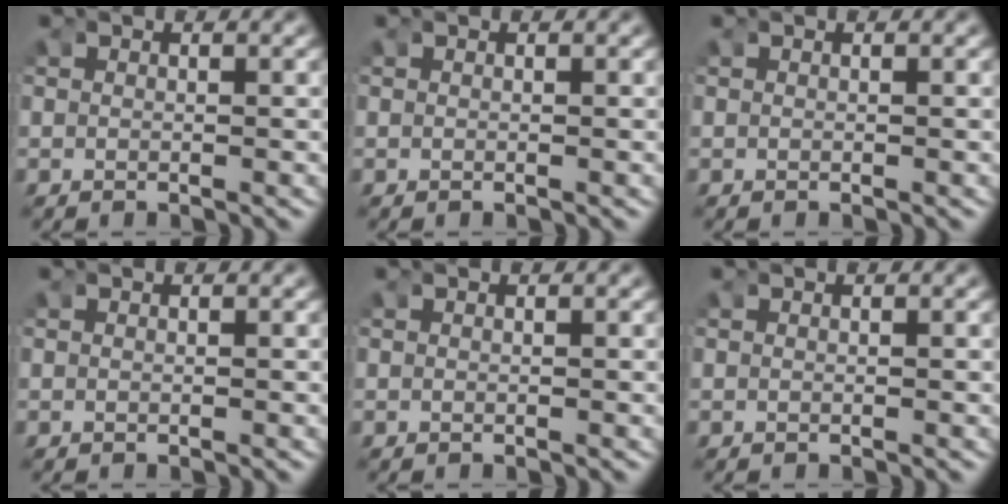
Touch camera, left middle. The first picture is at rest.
{"total": 0.0}
{"total": 0.0}
{"total": 0.0}
{"total": 0.0}
{"total": 0.0}